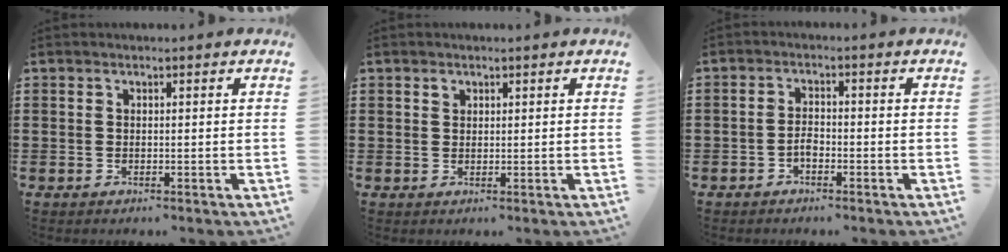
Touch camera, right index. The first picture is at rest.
{"total": 0.8, "force": [0.5, 0.5, 0.2], "torque": [-0.007, 0.000, 0.011]}
{"total": 2.0, "force": [-1.1, 1.0, 1.3], "torque": [-0.027, 0.002, -0.022]}